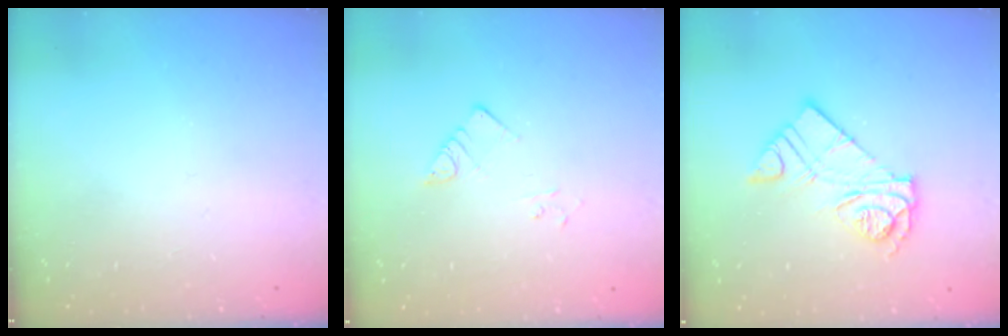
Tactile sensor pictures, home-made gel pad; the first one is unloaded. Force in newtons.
{"total": 2.2, "press": 2.2, "slide": 0.2}
{"total": 12.1, "press": 12.1, "slide": 1.0}